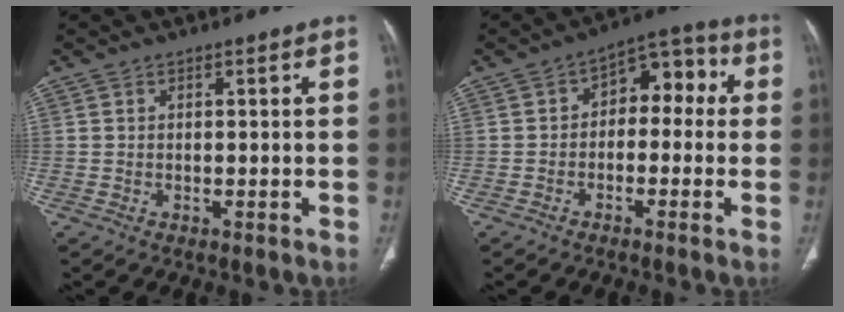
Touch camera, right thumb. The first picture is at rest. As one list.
[{"total": 8.8, "force": [0.1, 5.9, 6.6], "torque": [-0.050, 0.044, -0.014]}]